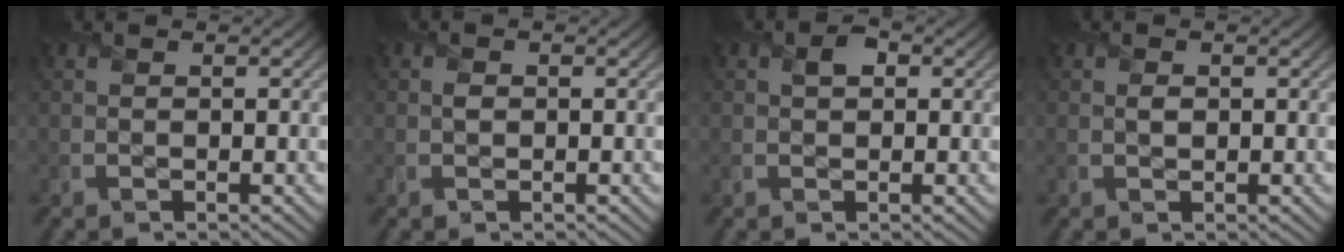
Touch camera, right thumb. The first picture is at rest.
{"total": 1.2, "force": [-0.1, 1.0, 0.6], "torque": [-0.013, -0.004, -0.004]}
{"total": 1.9, "force": [0.6, 1.4, 1.3], "torque": [-0.025, 0.003, 0.006]}
{"total": 1.1, "force": [0.1, 0.8, 0.6], "torque": [-0.013, -0.003, 0.001]}